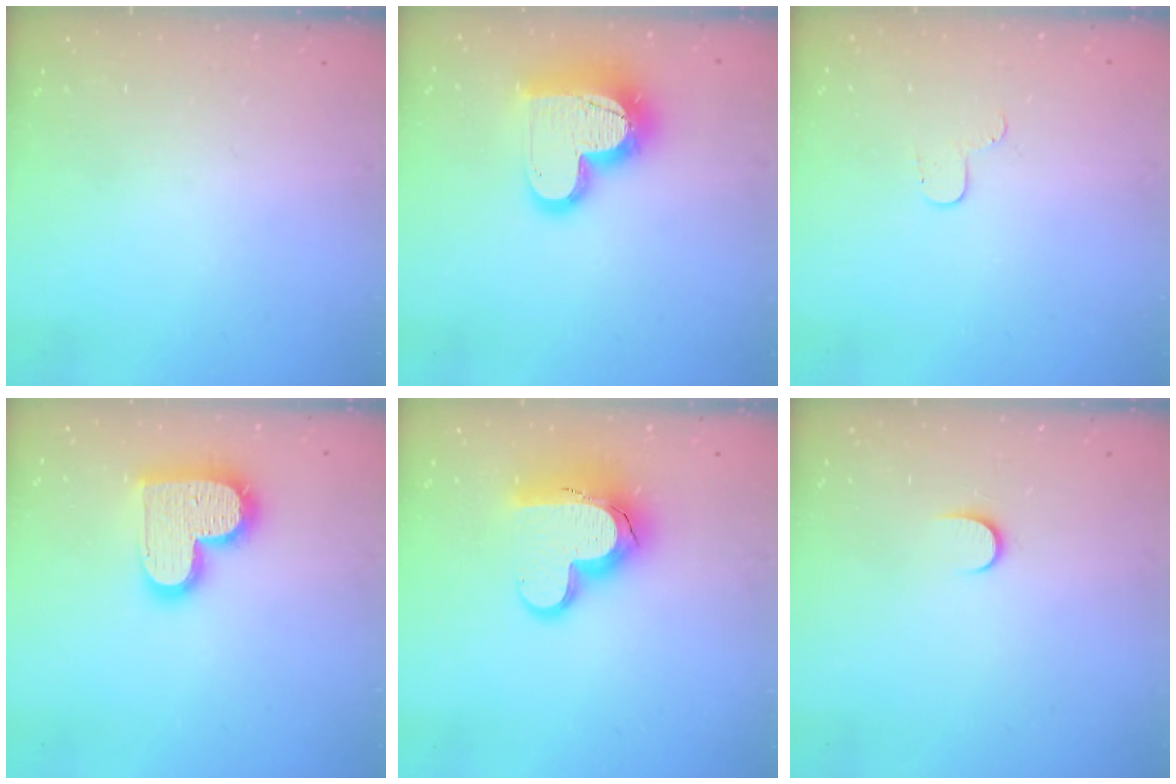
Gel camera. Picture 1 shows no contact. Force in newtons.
{"total": 17.1, "press": 17.0, "slide": 1.4}
{"total": 4.2, "press": 4.2, "slide": 0.4}
{"total": 17.1, "press": 17.1, "slide": 1.1}
{"total": 15.6, "press": 15.5, "slide": 1.3}
{"total": 5.3, "press": 5.3, "slide": 0.5}